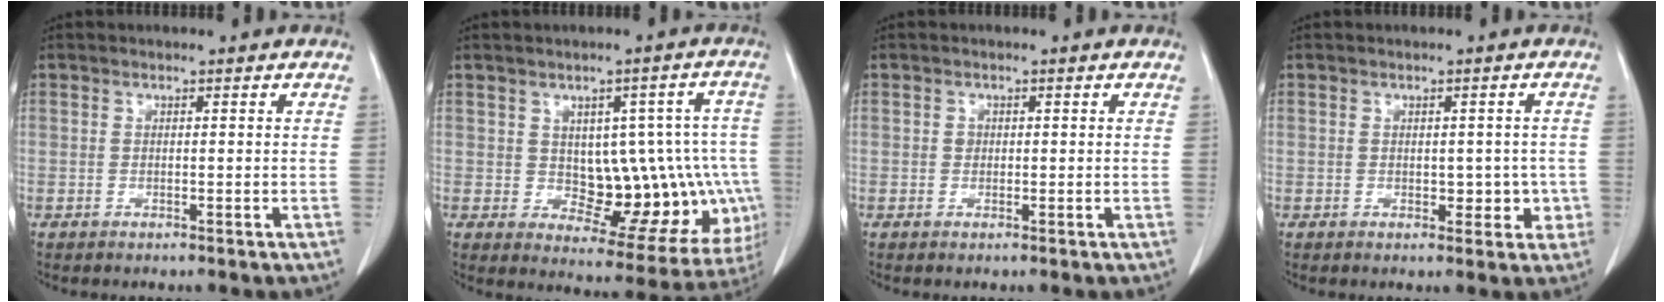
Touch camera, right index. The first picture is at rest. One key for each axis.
{"total": 14.2, "fx": -0.6, "fy": 7.7, "fz": 11.9, "tx": -0.120, "ty": 0.027, "tz": 0.012}
{"total": 0.8, "fx": 0.1, "fy": 0.7, "fz": 0.3, "tx": -0.002, "ty": 0.002, "tz": 0.002}
{"total": 3.5, "fx": -0.5, "fy": 2.4, "fz": 2.5, "tx": -0.018, "ty": 0.008, "tz": 0.000}